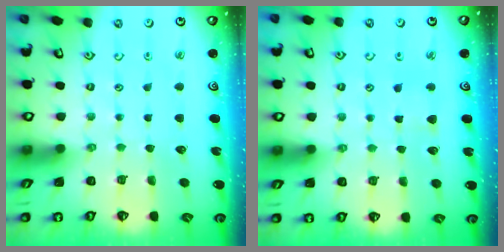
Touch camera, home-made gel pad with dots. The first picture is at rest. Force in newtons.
{"total": 3.3, "press": 3.2, "slide": 0.5}